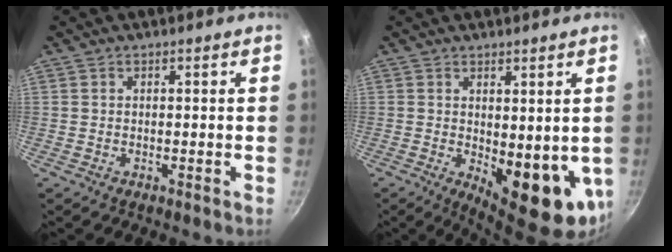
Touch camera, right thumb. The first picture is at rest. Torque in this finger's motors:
{"motor_torque": [-0.85, 0.83, -0.24, -0.12, 0.15]}